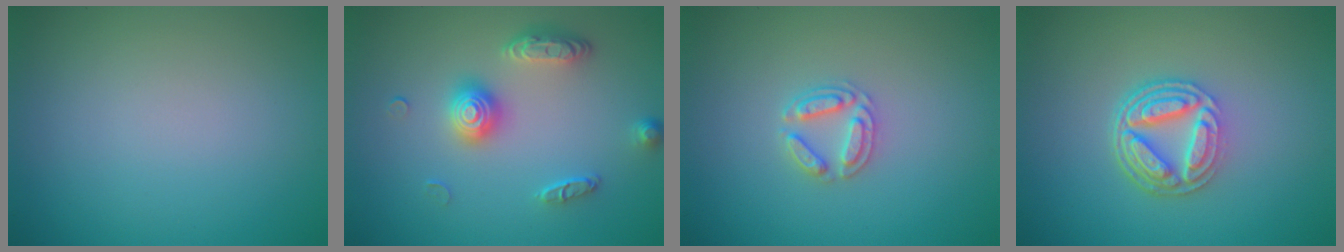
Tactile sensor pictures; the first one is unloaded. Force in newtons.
{"total": 3.3, "press": 2.9, "slide": 1.6}
{"total": 2.5, "press": 2.5, "slide": 0.4}
{"total": 5.2, "press": 3.8, "slide": 3.5}